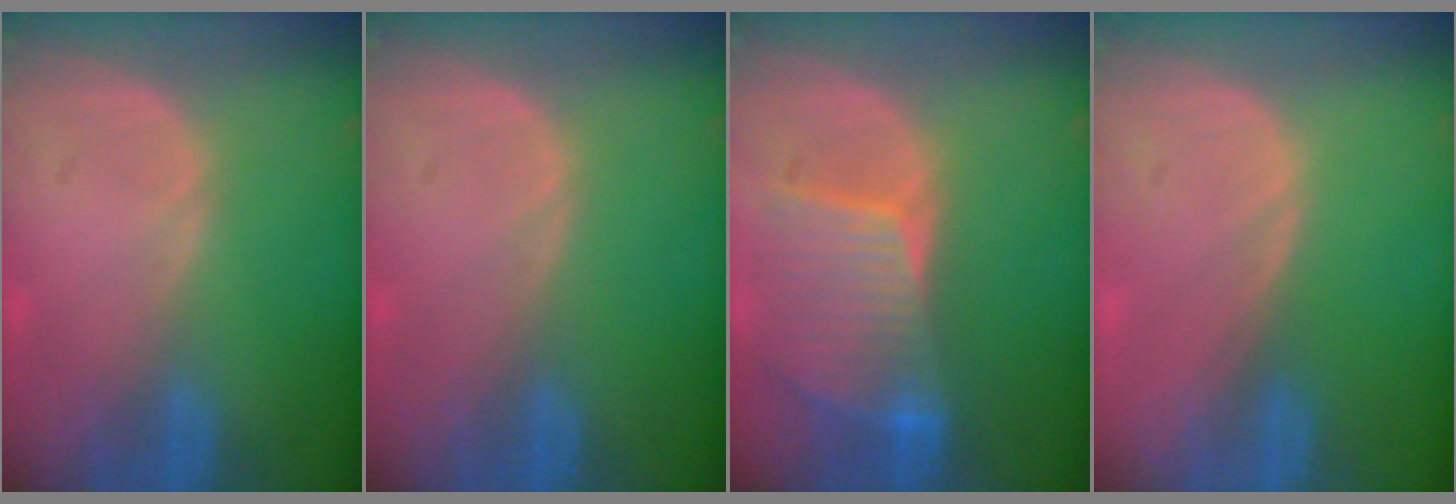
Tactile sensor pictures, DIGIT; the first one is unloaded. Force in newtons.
{"total": 0.0}
{"total": 8.7, "press": 7.8, "slide": 3.9}
{"total": 0.0}